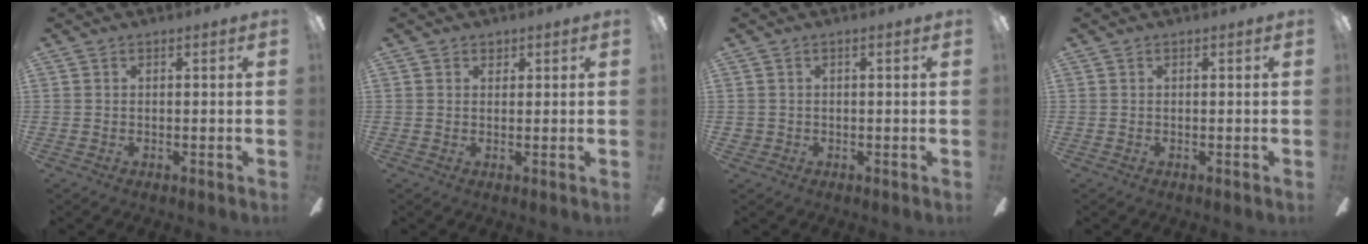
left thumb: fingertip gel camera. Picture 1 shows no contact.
{"total": 1.4, "force": [0.9, 1.0, 0.3], "torque": [0.010, -0.004, 0.013]}
{"total": 1.3, "force": [-0.1, 1.1, 0.5], "torque": [-0.010, 0.004, -0.004]}
{"total": 0.0}